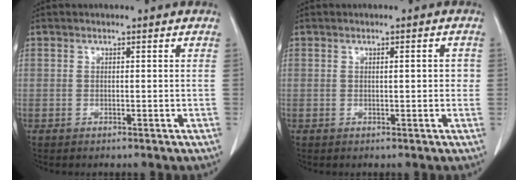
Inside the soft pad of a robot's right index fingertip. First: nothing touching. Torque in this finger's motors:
{"motor_torque": [-0.01, -0.02, -0.10, -0.01]}